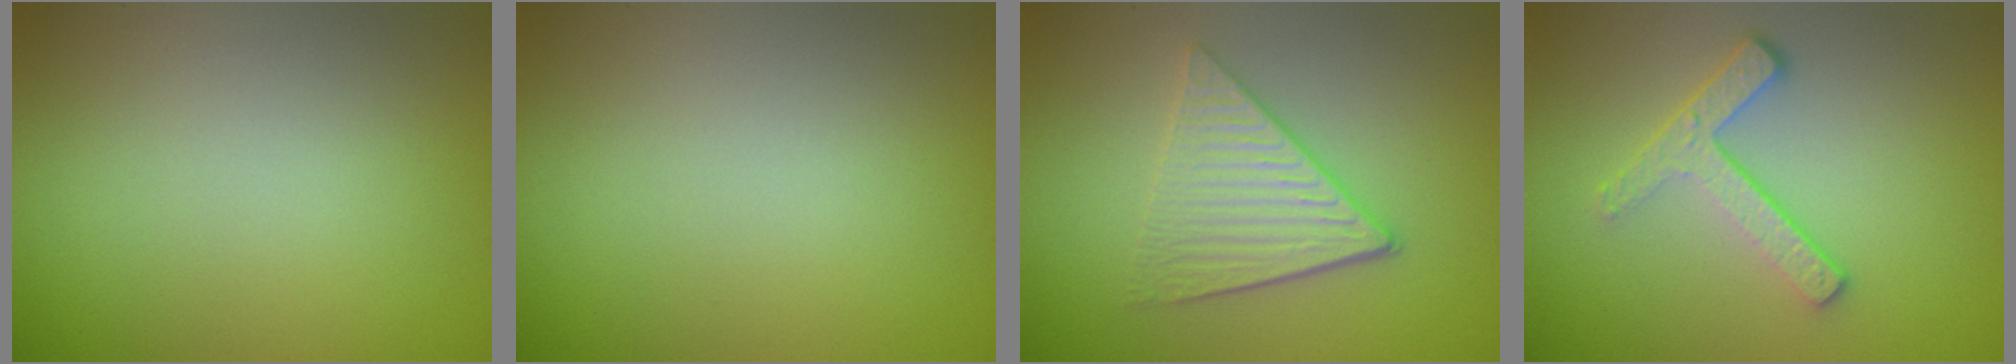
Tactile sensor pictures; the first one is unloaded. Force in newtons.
{"total": 0.0}
{"total": 3.9, "press": 3.3, "slide": 2.0}
{"total": 3.6, "press": 2.6, "slide": 2.5}